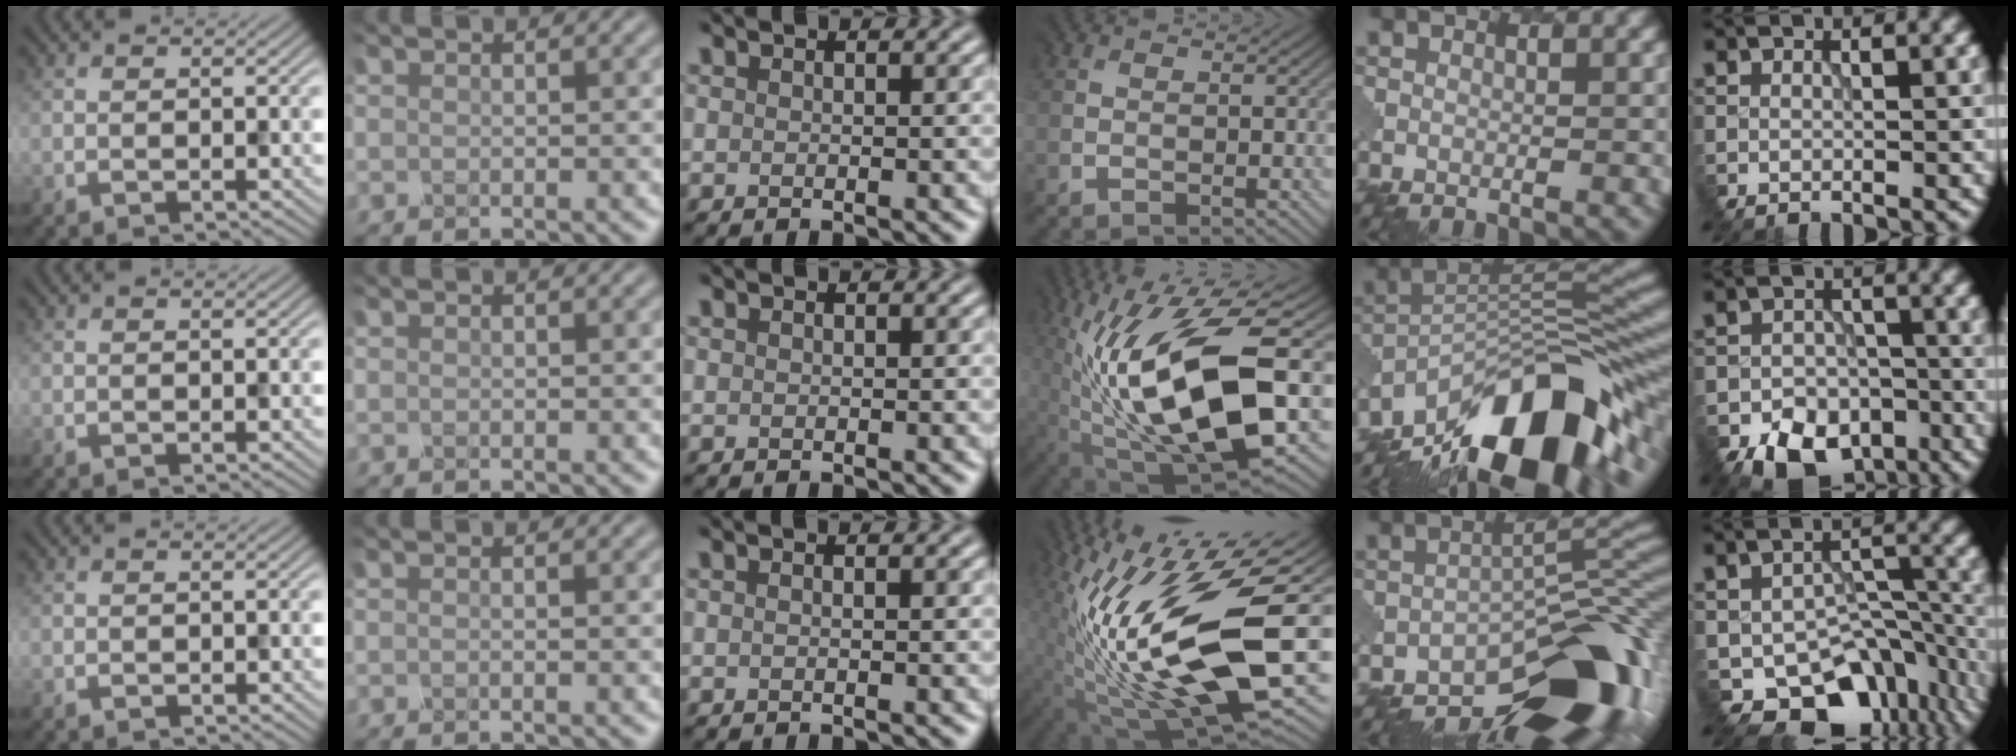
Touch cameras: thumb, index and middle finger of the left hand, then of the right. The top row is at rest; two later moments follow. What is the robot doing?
{"motion": "disassemble", "object": "battery cover"}